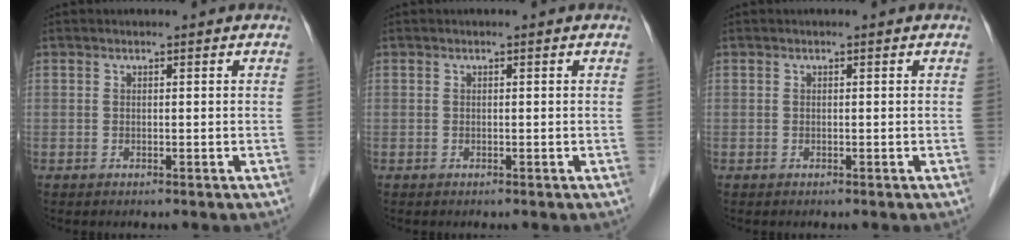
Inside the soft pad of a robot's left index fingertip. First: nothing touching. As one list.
[{"total": 0.0}, {"total": 0.0}]